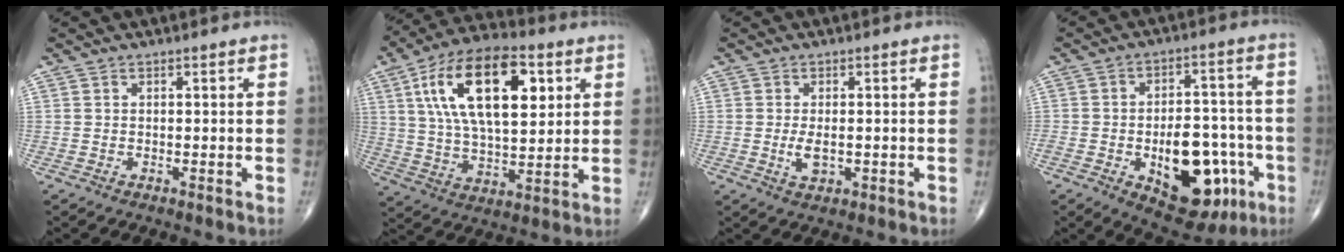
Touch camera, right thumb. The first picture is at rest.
{"total": 21.8, "force": [6.9, 10.3, 17.9], "torque": [-0.298, -0.005, 0.115]}
{"total": 3.4, "force": [-0.5, 1.7, 2.9], "torque": [-0.055, -0.005, -0.006]}
{"total": 19.1, "force": [-6.4, 10.2, 14.8], "torque": [-0.176, 0.038, -0.076]}